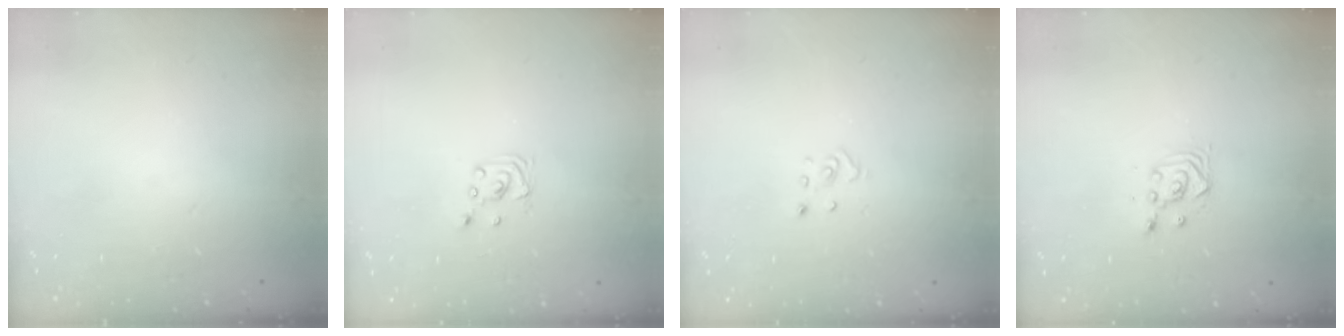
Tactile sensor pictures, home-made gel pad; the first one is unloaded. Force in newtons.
{"total": 2.1, "press": 2.1, "slide": 0.2}
{"total": 2.3, "press": 2.3, "slide": 0.2}
{"total": 3.3, "press": 3.2, "slide": 0.4}